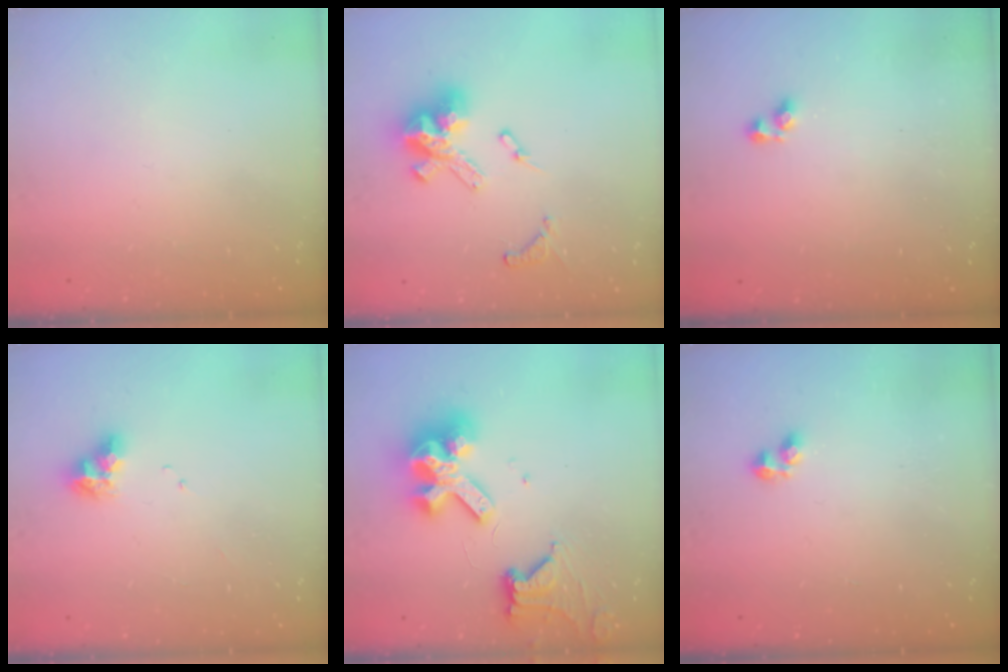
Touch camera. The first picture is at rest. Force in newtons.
{"total": 15.0, "press": 14.9, "slide": 1.9}
{"total": 3.0, "press": 3.0, "slide": 0.4}
{"total": 9.7, "press": 9.6, "slide": 1.1}
{"total": 16.1, "press": 16.0, "slide": 2.0}
{"total": 2.3, "press": 2.3, "slide": 0.5}